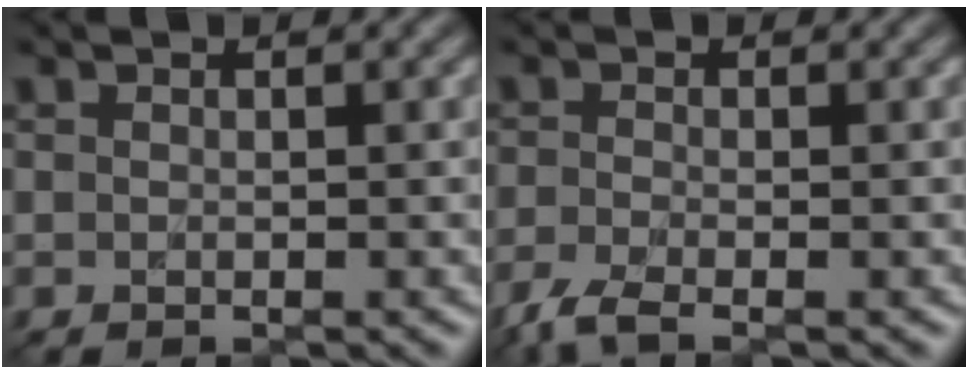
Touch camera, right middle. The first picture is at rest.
{"total": 2.6, "force": [-2.2, 0.4, 1.5], "torque": [-0.043, -0.007, -0.055]}